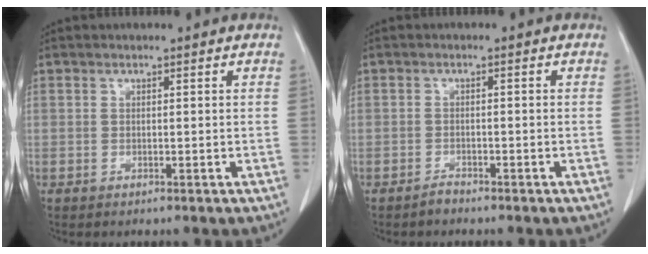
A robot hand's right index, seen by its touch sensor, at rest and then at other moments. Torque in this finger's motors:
{"motor_torque": [-0.28, -0.09, -0.09, -0.05]}